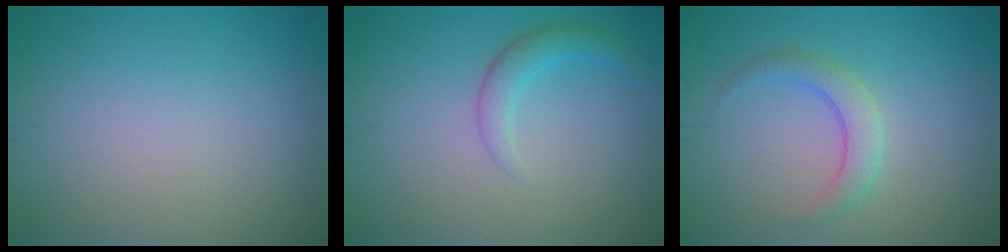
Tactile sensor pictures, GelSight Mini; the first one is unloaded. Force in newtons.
{"total": 2.2, "press": 2.2, "slide": 0.0}
{"total": 2.4, "press": 2.4, "slide": 0.0}